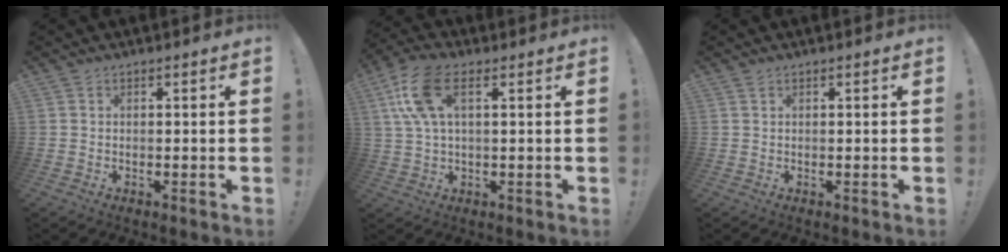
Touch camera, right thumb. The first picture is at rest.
{"total": 12.0, "force": [3.9, 5.7, 9.9], "torque": [-0.194, 0.004, 0.076]}
{"total": 0.9, "force": [0.6, 0.4, 0.5], "torque": [-0.004, -0.001, 0.011]}